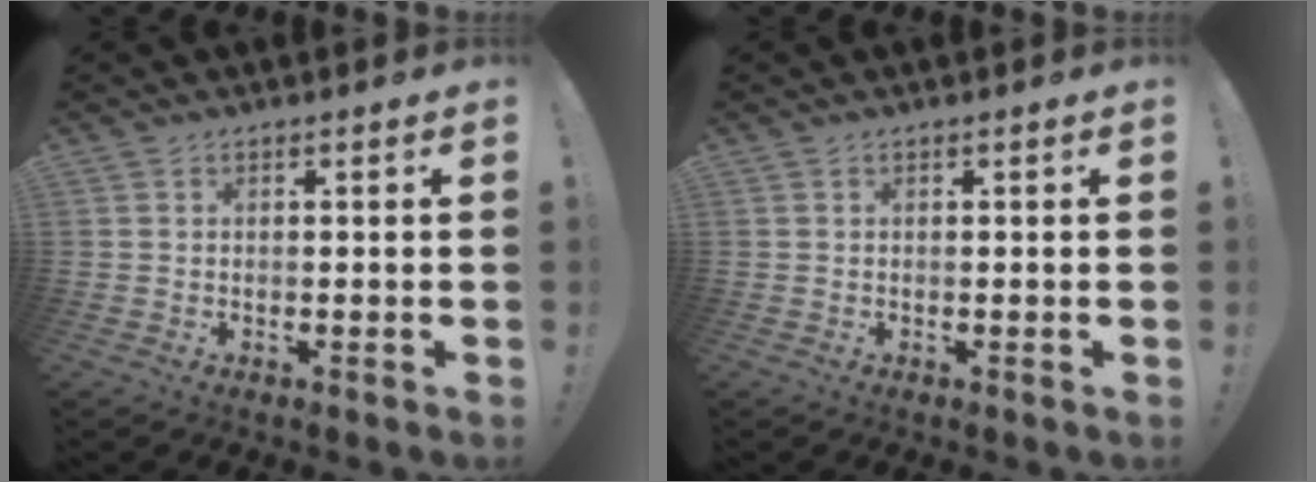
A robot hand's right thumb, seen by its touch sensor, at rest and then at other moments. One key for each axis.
{"total": 0.0}